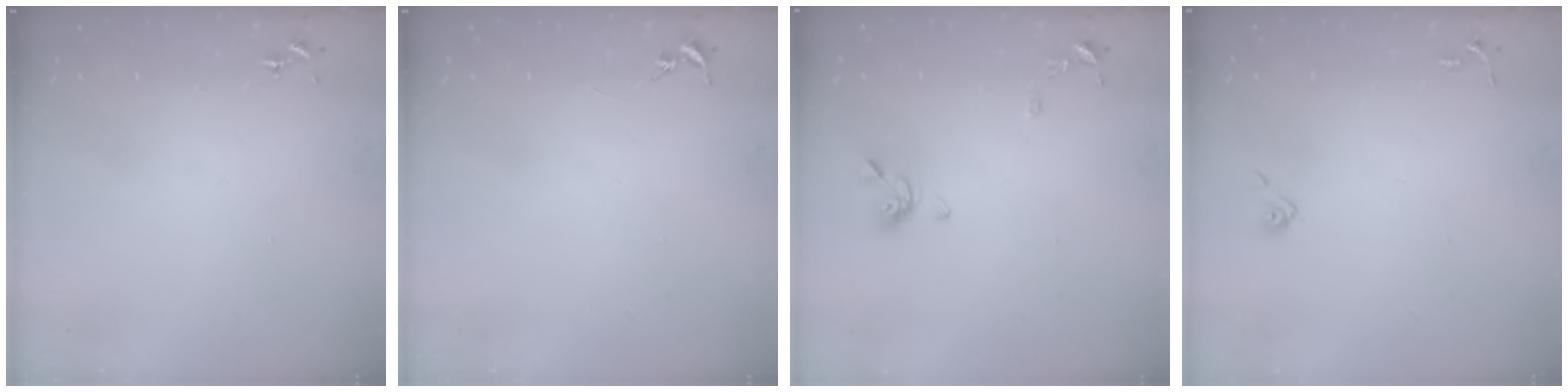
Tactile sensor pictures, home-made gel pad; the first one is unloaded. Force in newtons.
{"total": 0.0}
{"total": 9.4, "press": 9.4, "slide": 1.0}
{"total": 4.0, "press": 4.0, "slide": 0.4}